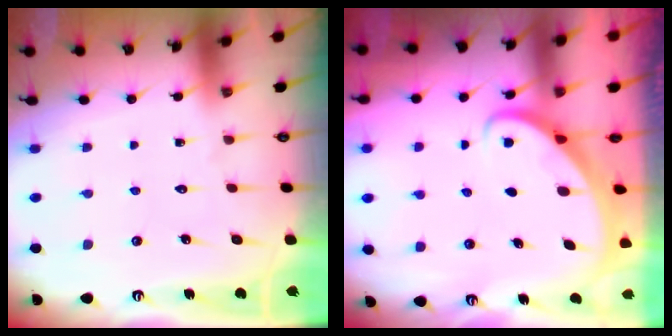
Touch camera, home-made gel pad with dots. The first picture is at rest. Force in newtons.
{"total": 2.5, "press": 2.5, "slide": 0.3}